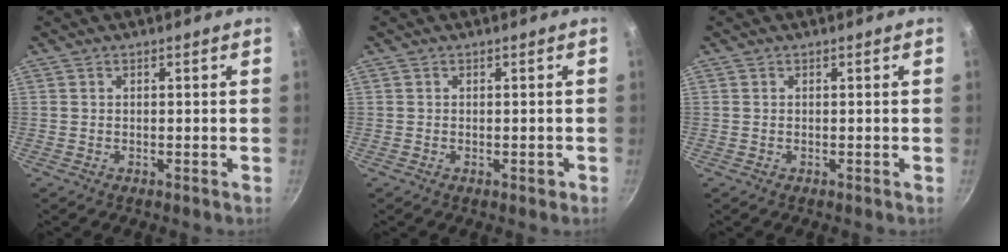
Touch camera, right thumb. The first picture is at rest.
{"total": 1.2, "force": [-0.4, 0.7, 0.9], "torque": [-0.004, 0.003, -0.008]}
{"total": 0.0}